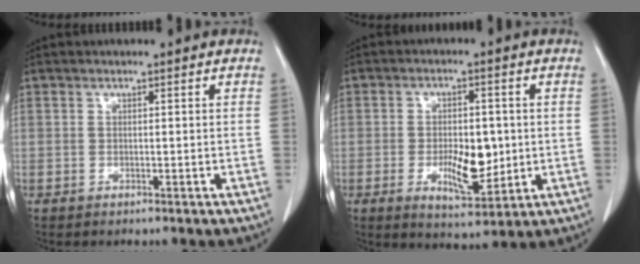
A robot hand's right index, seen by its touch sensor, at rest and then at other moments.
{"total": 8.0, "force": [-1.1, 3.3, 7.2], "torque": [-0.116, -0.006, -0.009]}